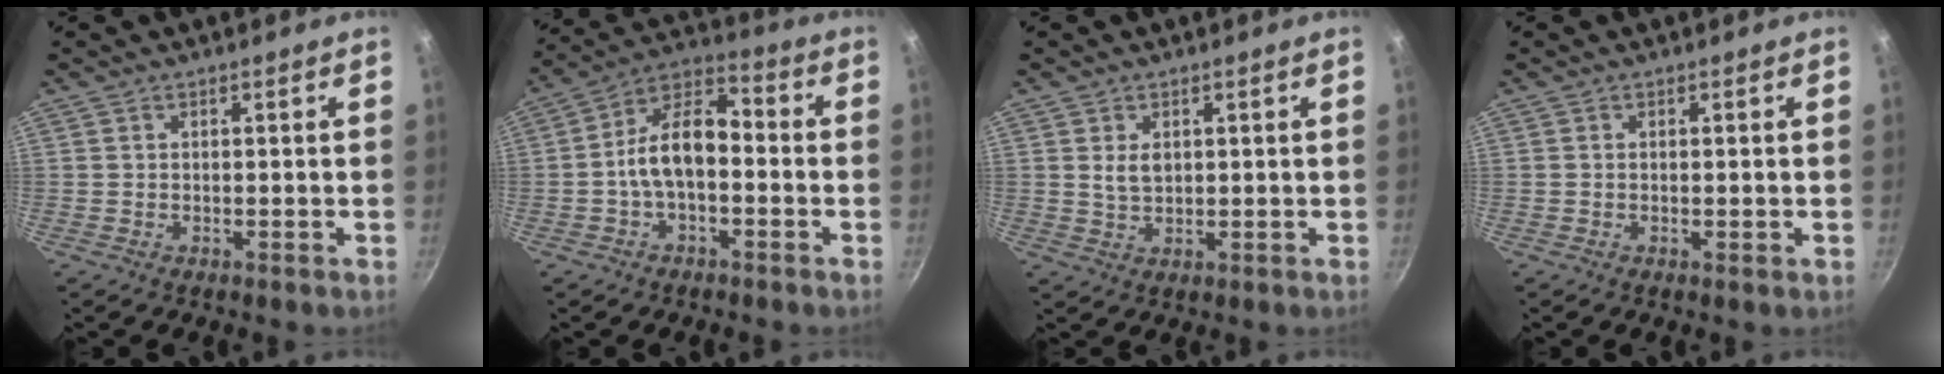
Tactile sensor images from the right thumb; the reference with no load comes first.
{"total": 11.3, "force": [-1.9, 6.4, 9.2], "torque": [-0.144, 0.052, -0.048]}
{"total": 3.2, "force": [0.9, 2.0, 2.3], "torque": [-0.037, -0.006, 0.020]}
{"total": 0.6, "force": [-0.1, 0.1, 0.6], "torque": [-0.009, -0.001, -0.002]}